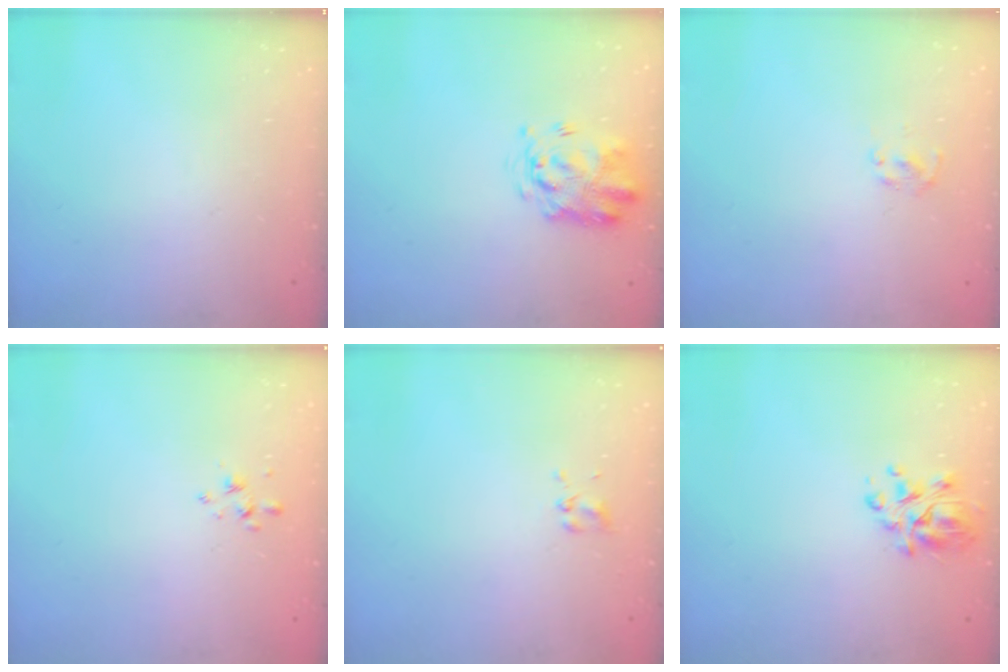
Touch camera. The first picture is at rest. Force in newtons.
{"total": 3.3, "press": 3.3, "slide": 0.6}
{"total": 2.0, "press": 1.8, "slide": 0.7}
{"total": 2.7, "press": 2.5, "slide": 0.8}
{"total": 1.8, "press": 1.6, "slide": 0.8}
{"total": 7.1, "press": 6.7, "slide": 2.3}